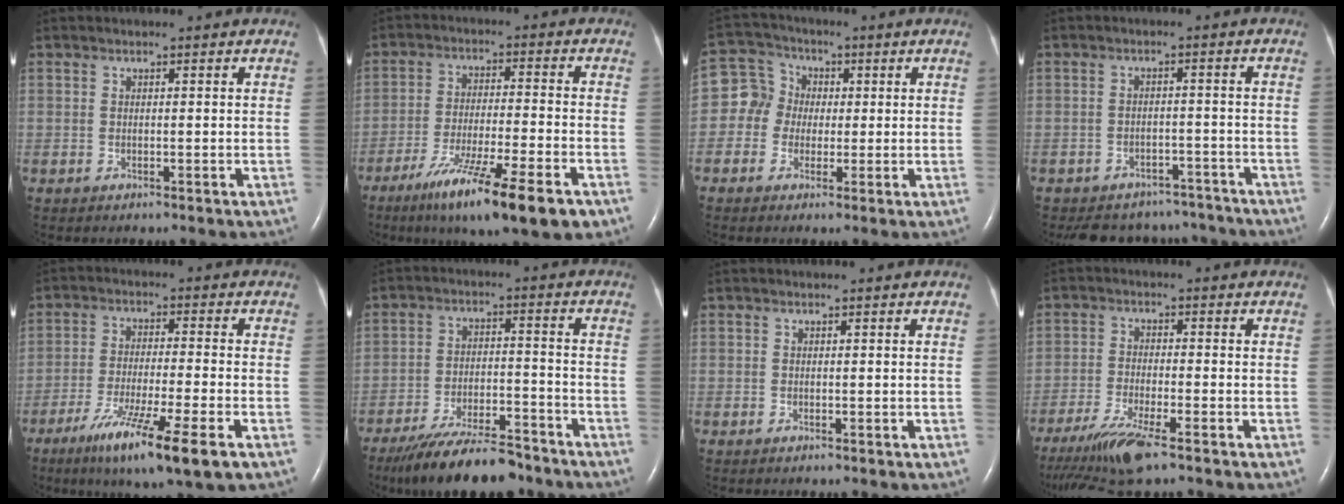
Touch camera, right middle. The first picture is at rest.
{"total": 15.0, "force": [-9.3, 0.7, 11.7], "torque": [-0.182, -0.042, -0.153]}
{"total": 6.1, "force": [0.0, 5.8, 2.1], "torque": [-0.057, 0.030, -0.005]}
{"total": 10.6, "force": [-9.5, 4.6, 1.1], "torque": [-0.015, 0.019, -0.114]}
{"total": 12.8, "force": [-7.2, 0.0, 10.6], "torque": [-0.187, -0.038, -0.120]}
{"total": 14.3, "force": [-12.1, 2.9, 6.9], "torque": [-0.124, -0.008, -0.197]}
{"total": 0.0}
{"total": 8.7, "force": [-6.3, 0.5, 6.0], "torque": [-0.118, -0.029, -0.113]}